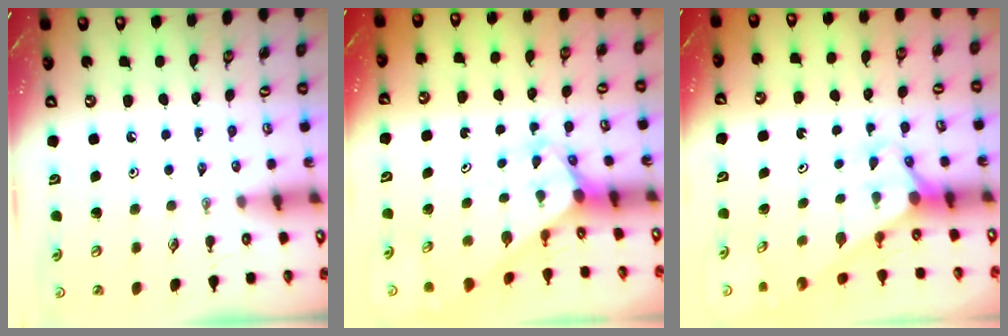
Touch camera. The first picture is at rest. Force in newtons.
{"total": 3.1, "press": 3.1, "slide": 0.3}
{"total": 2.7, "press": 2.7, "slide": 0.0}